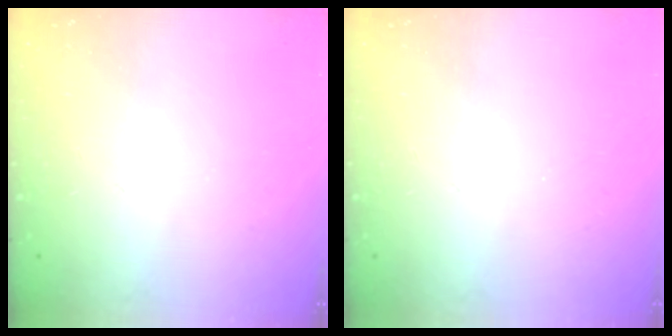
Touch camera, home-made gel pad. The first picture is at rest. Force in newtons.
{"total": 0.0}